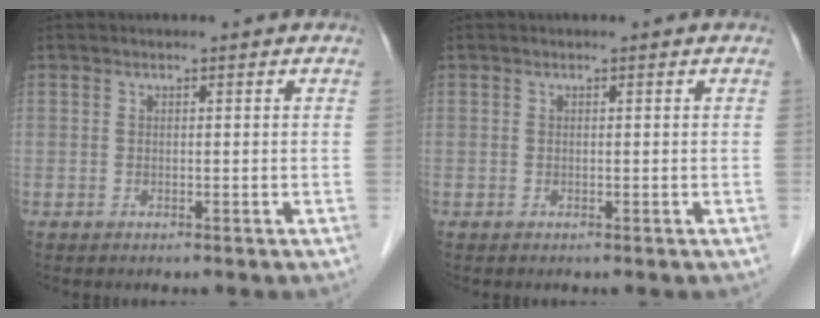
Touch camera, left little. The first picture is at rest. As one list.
[{"total": 0.0}]